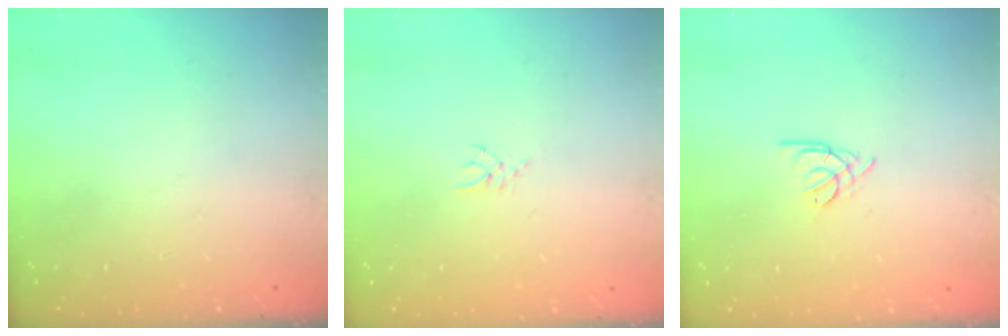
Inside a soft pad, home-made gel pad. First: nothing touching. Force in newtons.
{"total": 2.1, "press": 2.1, "slide": 0.3}
{"total": 1.8, "press": 1.7, "slide": 0.5}